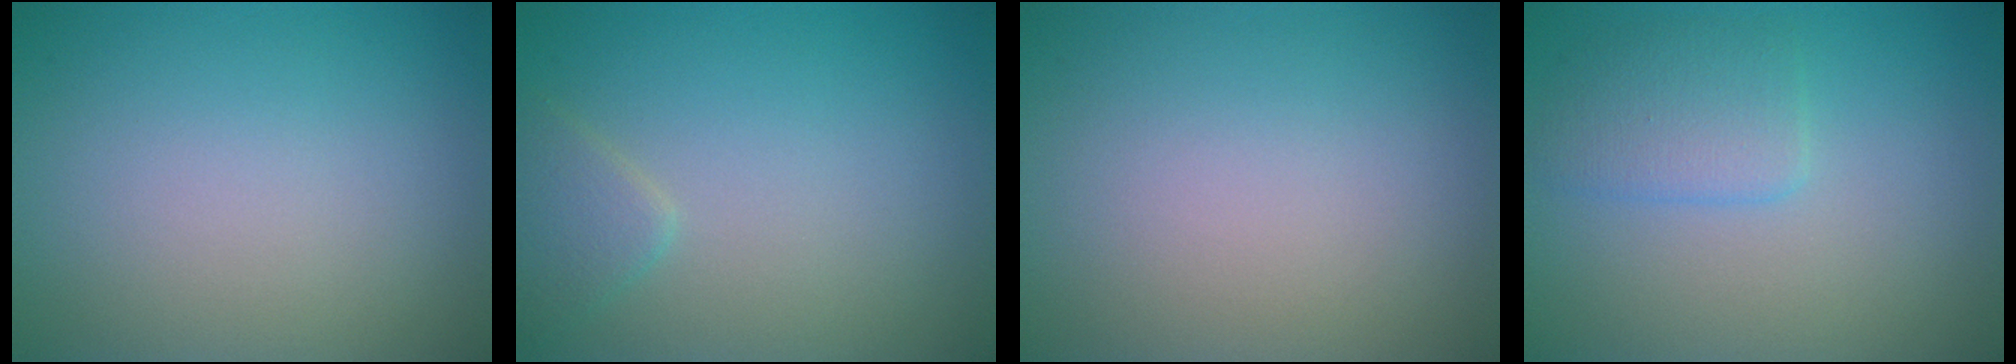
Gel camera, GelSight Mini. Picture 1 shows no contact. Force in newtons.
{"total": 1.8, "press": 1.8, "slide": 0.1}
{"total": 0.0}
{"total": 2.5, "press": 2.5, "slide": 0.1}